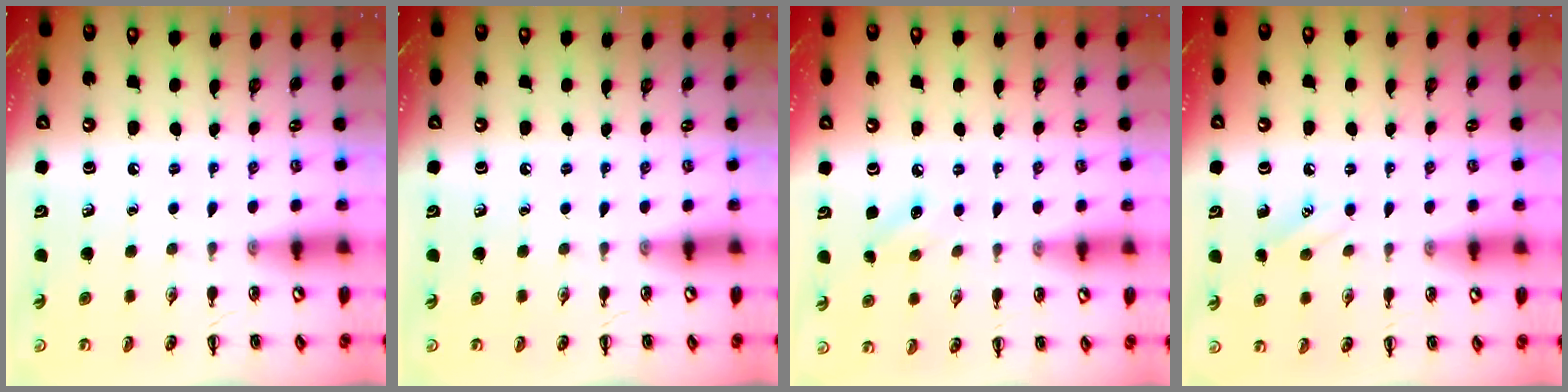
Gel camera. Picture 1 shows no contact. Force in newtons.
{"total": 0.0}
{"total": 6.2, "press": 6.0, "slide": 1.7}
{"total": 7.5, "press": 7.2, "slide": 2.2}